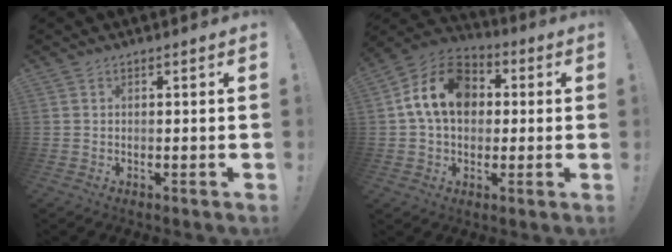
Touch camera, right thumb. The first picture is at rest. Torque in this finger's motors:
{"motor_torque": [1.26, 1.19, 1.16, -0.04, 0.13]}